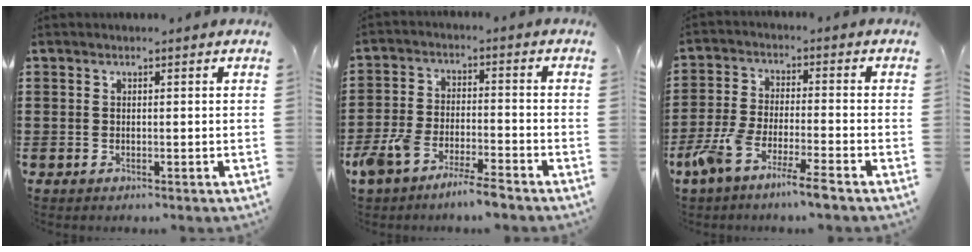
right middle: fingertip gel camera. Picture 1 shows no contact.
{"total": 6.5, "force": [-5.7, 0.7, 3.0], "torque": [-0.076, -0.009, -0.110]}
{"total": 7.0, "force": [-5.6, 0.0, 4.3], "torque": [-0.101, -0.017, -0.107]}